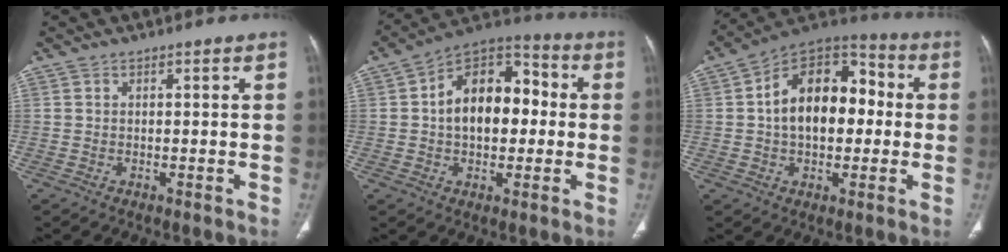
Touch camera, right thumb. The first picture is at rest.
{"total": 15.8, "force": [0.9, 10.3, 11.9], "torque": [-0.147, 0.038, 0.003]}
{"total": 17.5, "force": [1.1, 11.3, 13.3], "torque": [-0.173, 0.041, 0.008]}